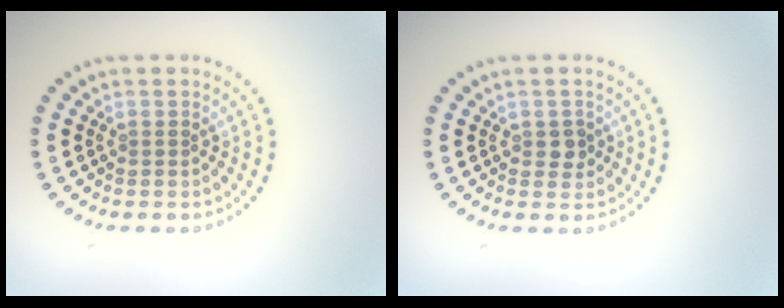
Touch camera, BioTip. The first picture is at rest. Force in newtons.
{"total": 1.2, "press": 1.2, "slide": 0.3}